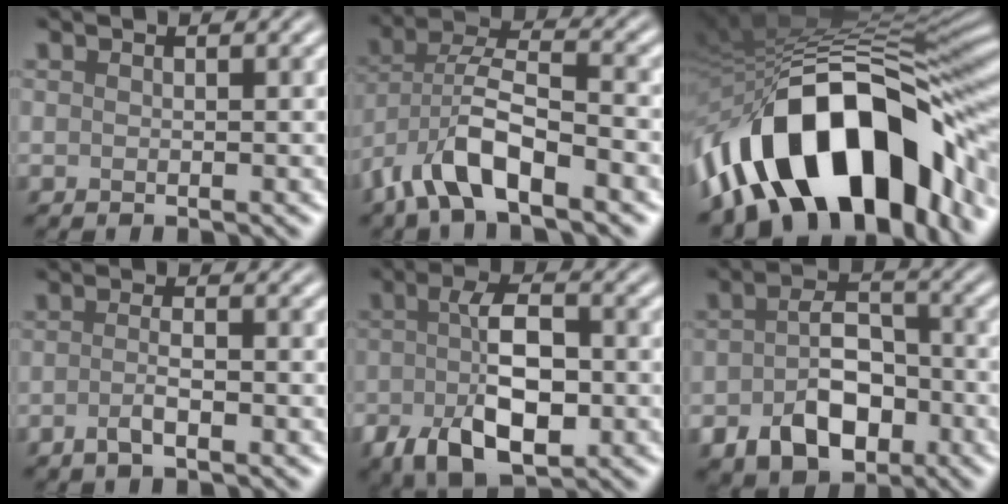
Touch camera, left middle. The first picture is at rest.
{"total": 7.6, "force": [-4.5, 2.5, 5.6], "torque": [-0.103, 0.010, -0.090]}
{"total": 16.5, "force": [-6.1, 8.7, 12.6], "torque": [-0.185, 0.024, -0.104]}
{"total": 1.9, "force": [-1.0, 0.4, 1.6], "torque": [-0.034, 0.004, -0.021]}
{"total": 7.4, "force": [-2.3, 3.4, 6.2], "torque": [-0.121, 0.002, -0.042]}
{"total": 6.4, "force": [-2.6, 4.0, 4.3], "torque": [-0.072, -0.001, -0.043]}